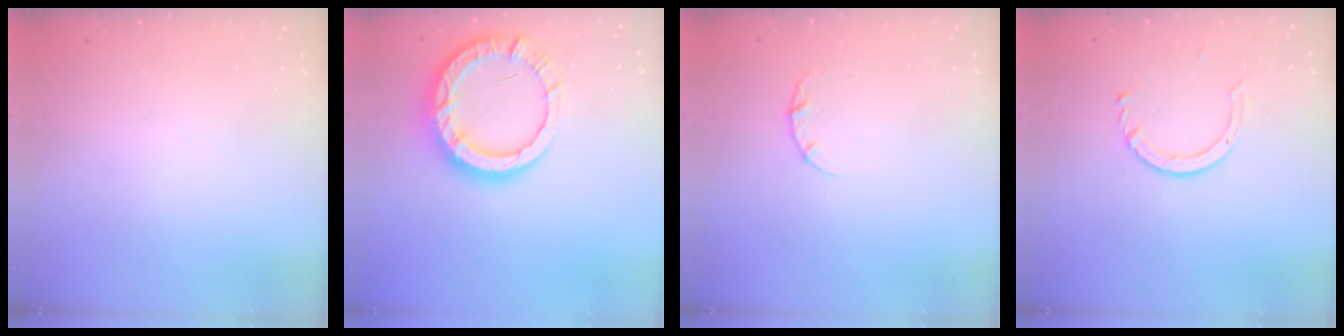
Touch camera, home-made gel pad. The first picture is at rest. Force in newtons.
{"total": 12.5, "press": 12.4, "slide": 0.9}
{"total": 2.5, "press": 2.5, "slide": 0.3}
{"total": 4.6, "press": 4.5, "slide": 0.5}